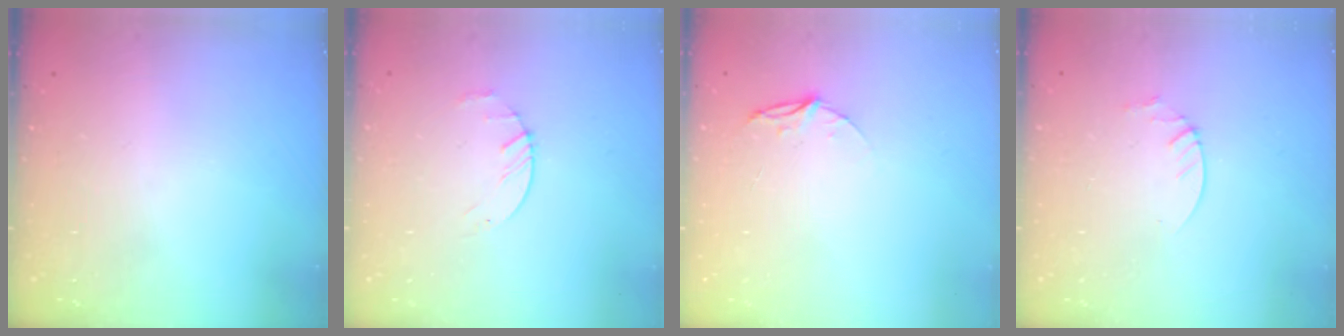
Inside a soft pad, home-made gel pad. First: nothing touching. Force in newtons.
{"total": 2.2, "press": 2.2, "slide": 0.3}
{"total": 4.4, "press": 4.4, "slide": 0.4}
{"total": 2.1, "press": 2.1, "slide": 0.2}